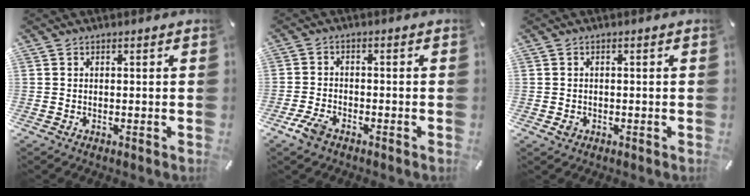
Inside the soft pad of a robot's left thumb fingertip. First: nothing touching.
{"total": 4.3, "force": [-2.9, 2.2, 2.4], "torque": [-0.064, 0.007, -0.059]}
{"total": 1.7, "force": [-0.6, 1.3, 1.0], "torque": [-0.017, 0.003, -0.011]}